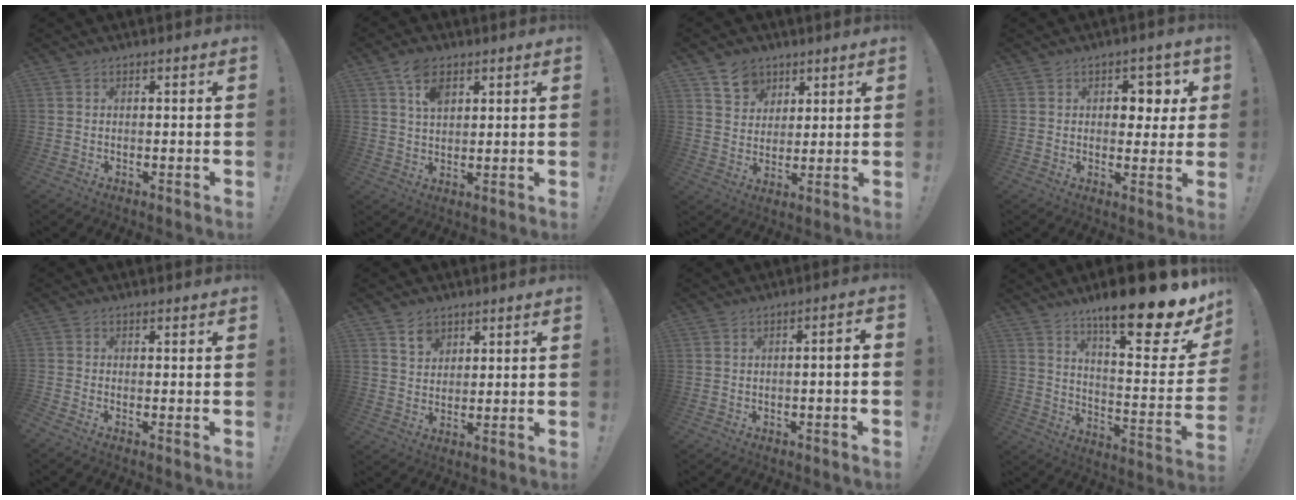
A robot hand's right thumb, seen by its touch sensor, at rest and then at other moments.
{"total": 7.4, "force": [3.9, 4.4, 4.5], "torque": [-0.080, -0.004, 0.074]}
{"total": 8.7, "force": [5.4, 6.6, 1.9], "torque": [-0.026, -0.034, 0.106]}
{"total": 6.3, "force": [2.3, 4.8, 3.3], "torque": [-0.032, -0.014, 0.038]}
{"total": 1.1, "force": [-0.7, -0.4, 0.8], "torque": [-0.014, -0.004, -0.012]}
{"total": 5.7, "force": [3.8, 3.8, 1.6], "torque": [-0.020, -0.019, 0.069]}
{"total": 3.1, "force": [-1.2, -0.1, 2.8], "torque": [-0.047, 0.000, -0.020]}
{"total": 22.1, "force": [15.0, 4.2, 15.7], "torque": [-0.225, -0.113, 0.230]}